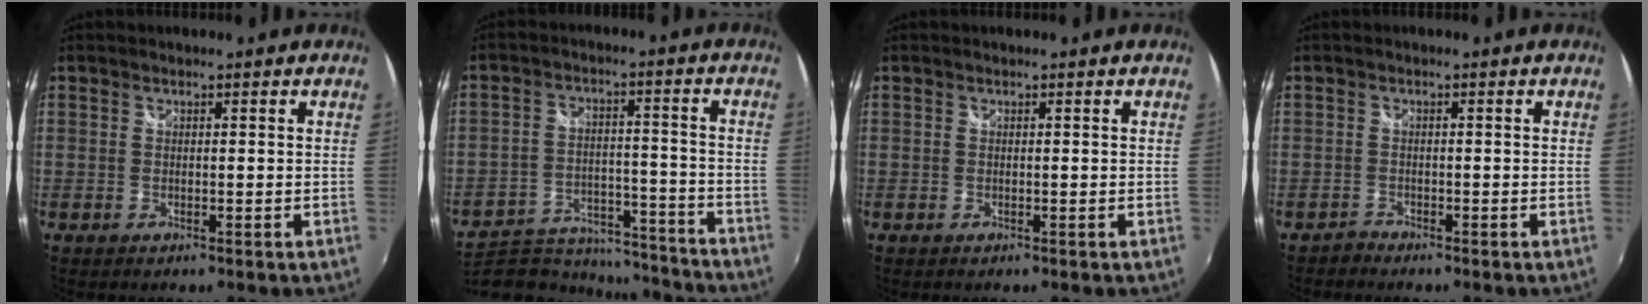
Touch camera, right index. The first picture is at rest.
{"total": 19.6, "force": [-17.0, 7.8, 6.1], "torque": [-0.135, 0.016, -0.223]}
{"total": 0.0}
{"total": 2.1, "force": [-2.1, 0.3, -0.1], "torque": [-0.006, -0.002, -0.044]}